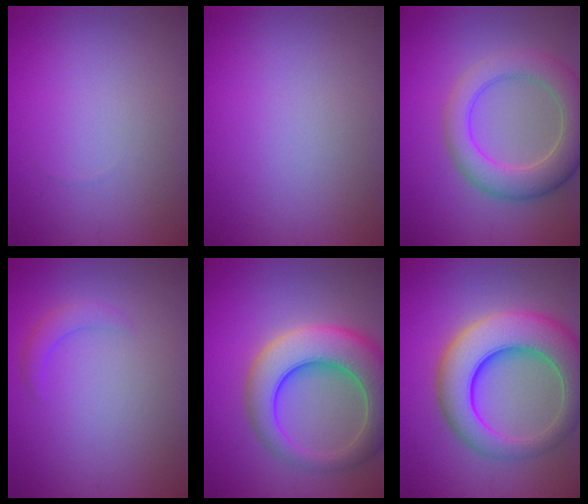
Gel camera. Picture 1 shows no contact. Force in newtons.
{"total": 0.0}
{"total": 6.3, "press": 6.3, "slide": 0.5}
{"total": 1.6, "press": 1.6, "slide": 0.0}
{"total": 9.7, "press": 9.7, "slide": 0.6}
{"total": 10.2, "press": 10.2, "slide": 0.2}